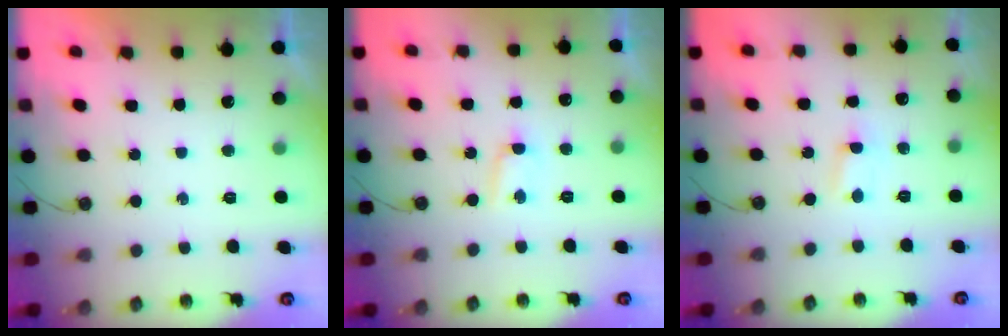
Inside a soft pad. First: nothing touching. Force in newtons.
{"total": 2.5, "press": 2.3, "slide": 0.8}
{"total": 0.8, "press": 0.8, "slide": 0.1}